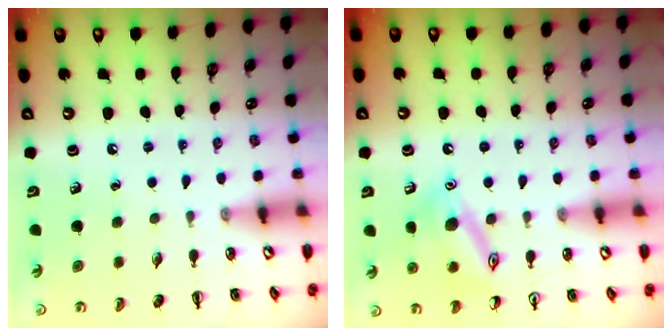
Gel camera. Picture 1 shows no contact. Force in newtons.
{"total": 14.0, "press": 13.9, "slide": 1.1}